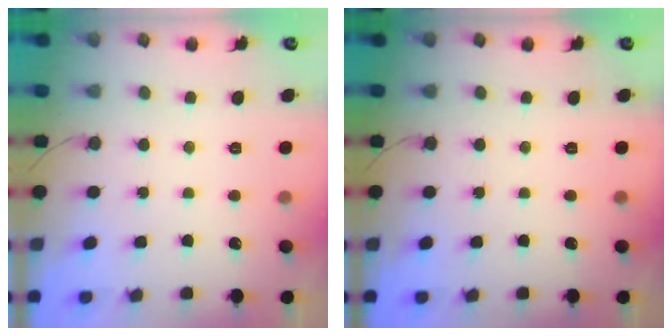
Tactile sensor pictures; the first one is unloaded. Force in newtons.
{"total": 0.0}